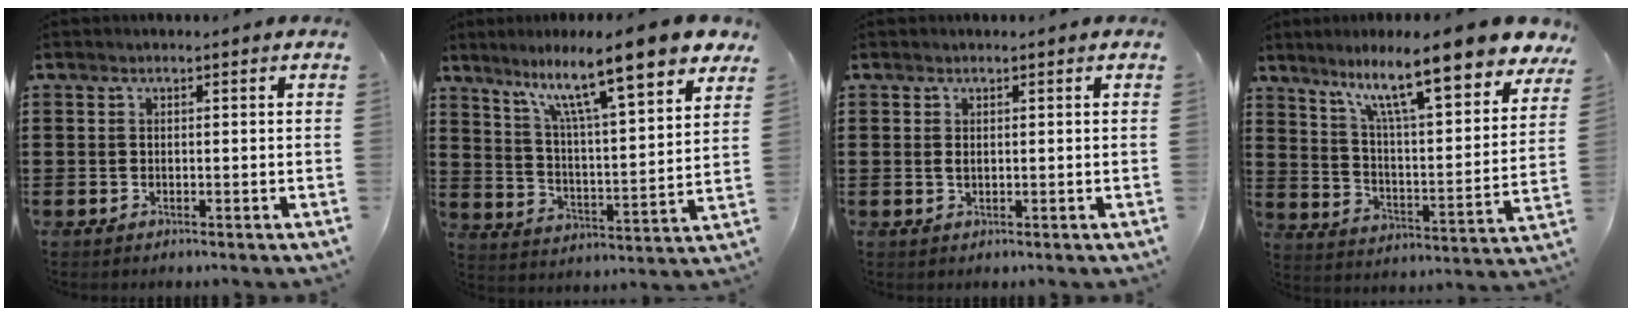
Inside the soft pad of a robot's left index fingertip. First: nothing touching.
{"total": 13.2, "force": [9.8, 1.3, 8.7], "torque": [-0.173, -0.057, 0.154]}
{"total": 0.8, "force": [0.4, 0.3, 0.6], "torque": [-0.014, 0.002, 0.006]}
{"total": 14.1, "force": [10.4, 1.7, 9.4], "torque": [-0.185, -0.051, 0.170]}